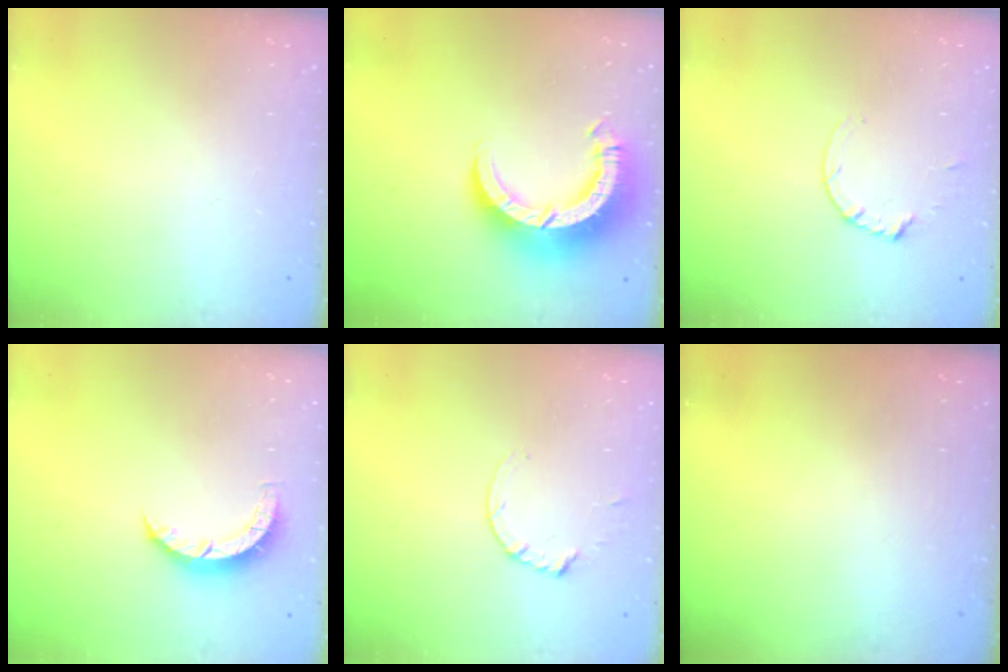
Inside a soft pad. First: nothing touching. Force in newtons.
{"total": 12.6, "press": 12.6, "slide": 1.4}
{"total": 1.8, "press": 1.7, "slide": 0.2}
{"total": 4.1, "press": 4.1, "slide": 0.4}
{"total": 1.8, "press": 1.7, "slide": 0.2}
{"total": 0.0}